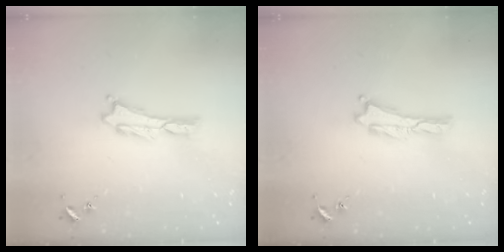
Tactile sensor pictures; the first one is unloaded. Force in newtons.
{"total": 0.0}